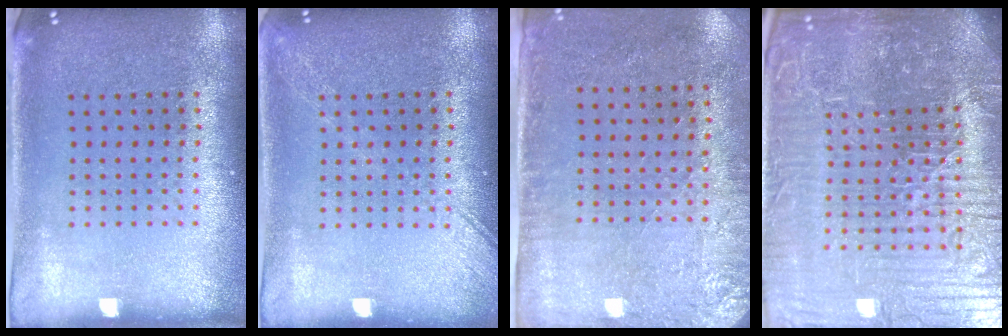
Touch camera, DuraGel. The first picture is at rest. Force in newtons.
{"total": 1.8, "press": 1.8, "slide": 0.2}
{"total": 2.8, "press": 2.3, "slide": 1.6}
{"total": 7.3, "press": 6.6, "slide": 3.1}